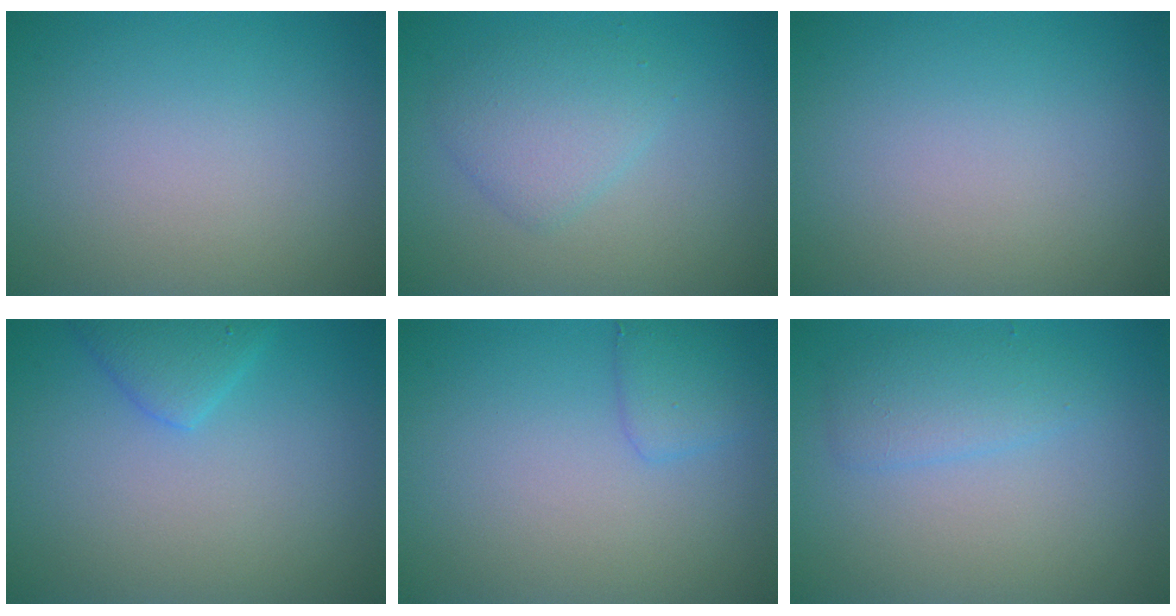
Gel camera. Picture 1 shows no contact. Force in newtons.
{"total": 2.8, "press": 2.8, "slide": 0.1}
{"total": 0.0}
{"total": 2.3, "press": 2.3, "slide": 0.1}
{"total": 1.7, "press": 1.7, "slide": 0.1}
{"total": 2.4, "press": 2.4, "slide": 0.1}